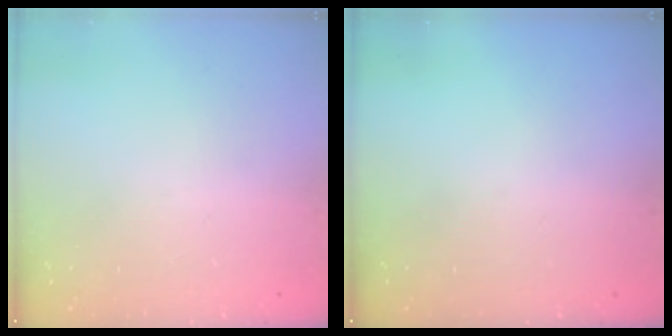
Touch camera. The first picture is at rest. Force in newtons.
{"total": 0.0}